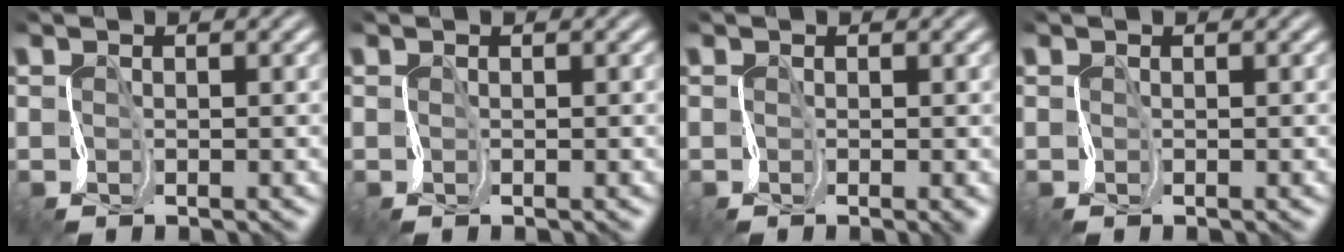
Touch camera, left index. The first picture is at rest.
{"total": 0.0}
{"total": 1.4, "force": [-0.4, 0.4, 1.3], "torque": [-0.017, -0.008, -0.011]}
{"total": 0.0}